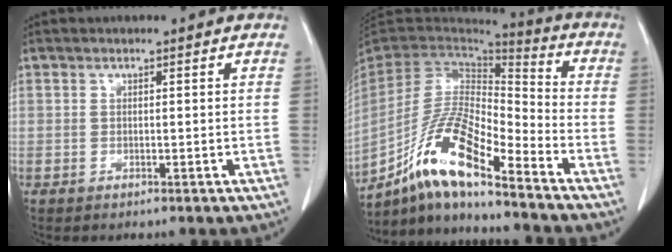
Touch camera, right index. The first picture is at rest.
{"total": 15.8, "force": [-10.5, 2.5, 11.6], "torque": [-0.223, -0.001, -0.193]}